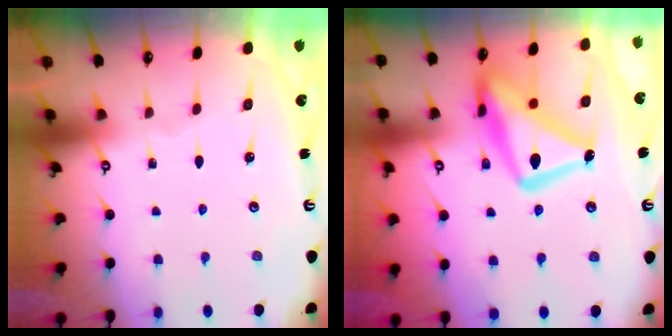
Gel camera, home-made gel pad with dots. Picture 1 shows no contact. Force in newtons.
{"total": 19.2, "press": 19.2, "slide": 1.8}